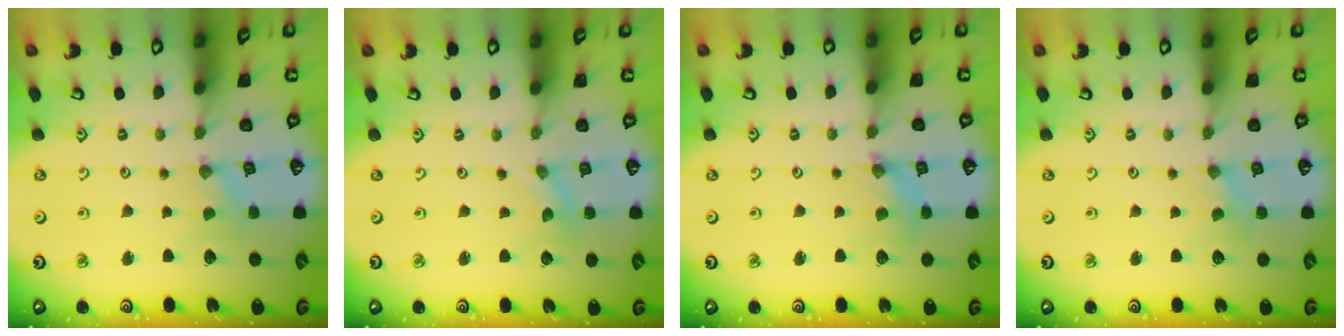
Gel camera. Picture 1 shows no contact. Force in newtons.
{"total": 0.0}
{"total": 2.7, "press": 2.6, "slide": 0.4}
{"total": 1.4, "press": 1.3, "slide": 0.3}